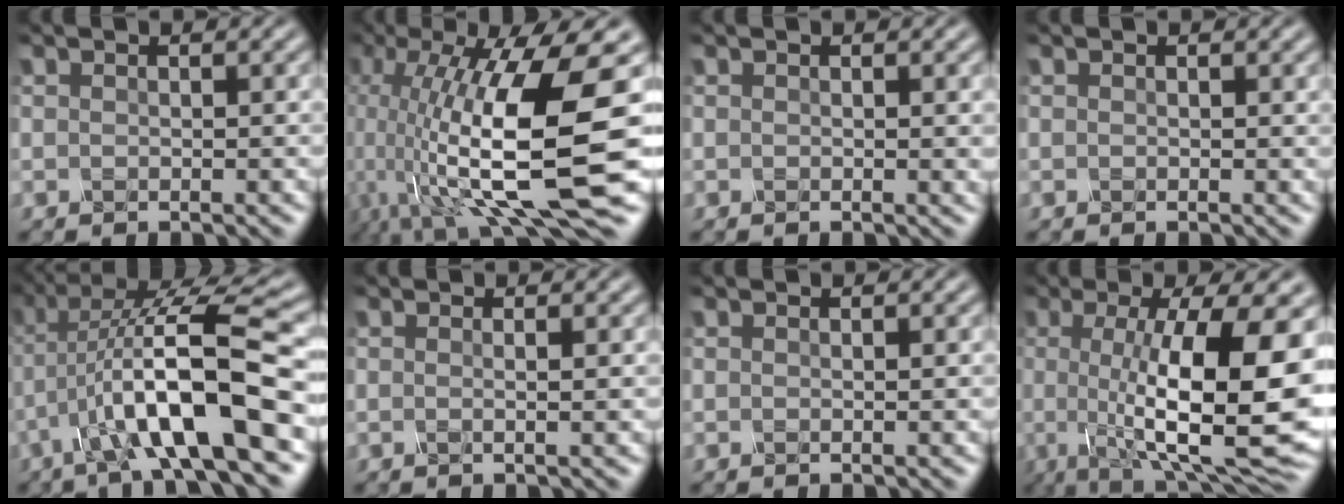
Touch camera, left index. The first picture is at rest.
{"total": 16.3, "force": [-1.1, 4.4, 15.6], "torque": [-0.298, 0.000, -0.007]}
{"total": 0.8, "force": [0.3, 0.3, 0.7], "torque": [-0.004, 0.000, 0.003]}
{"total": 0.0}
{"total": 10.9, "force": [-3.0, 2.4, 10.1], "torque": [-0.174, 0.013, -0.056]}
{"total": 1.4, "force": [0.1, 0.6, 1.2], "torque": [-0.013, -0.001, -0.018]}
{"total": 0.0}
{"total": 14.4, "force": [-0.5, 4.1, 13.8], "torque": [-0.183, -0.009, -0.009]}